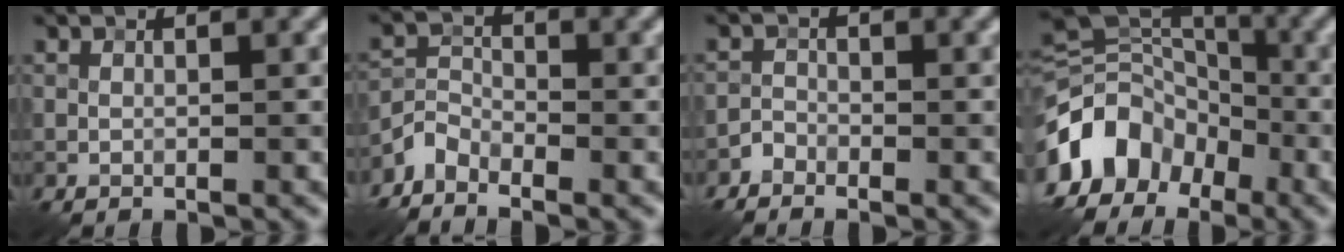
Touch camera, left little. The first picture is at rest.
{"total": 2.7, "force": [-2.4, 1.0, 0.7], "torque": [-0.017, 0.004, -0.060]}
{"total": 1.2, "force": [-1.2, 0.4, 0.1], "torque": [-0.001, 0.007, -0.027]}
{"total": 11.0, "force": [-5.5, 7.8, 5.4], "torque": [-0.123, 0.006, -0.118]}